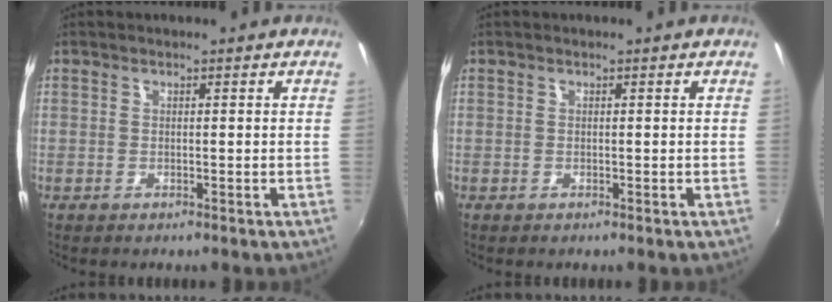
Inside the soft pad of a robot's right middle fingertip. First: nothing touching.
{"total": 0.0}